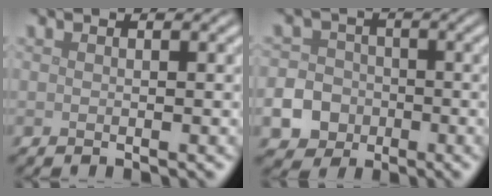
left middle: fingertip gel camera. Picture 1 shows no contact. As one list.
[{"total": 11.9, "force": [-5.1, 10.4, 2.7], "torque": [-0.075, -0.039, -0.113]}]